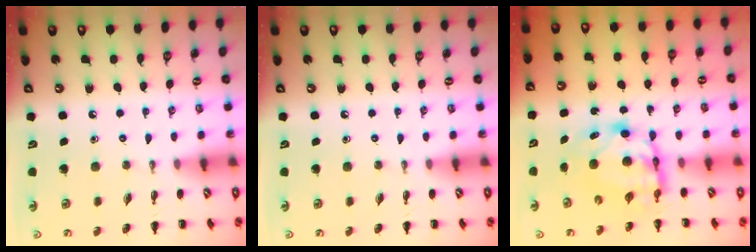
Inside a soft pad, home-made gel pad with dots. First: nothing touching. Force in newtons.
{"total": 0.0}
{"total": 6.5, "press": 6.4, "slide": 1.3}